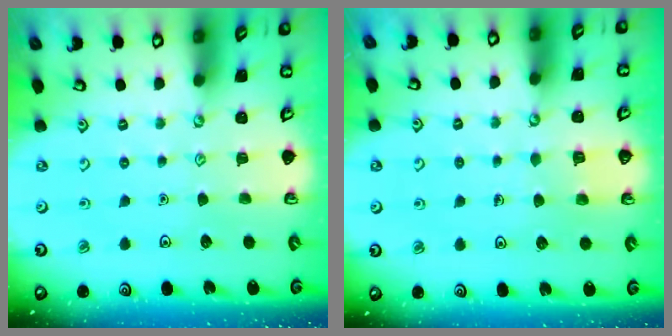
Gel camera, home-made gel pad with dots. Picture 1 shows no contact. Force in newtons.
{"total": 2.2, "press": 2.2, "slide": 0.0}